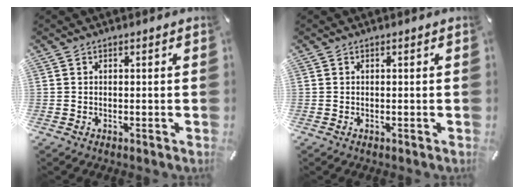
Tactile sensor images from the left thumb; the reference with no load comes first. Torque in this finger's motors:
{"motor_torque": [-0.01, 0.01, 0.00, 0.00, 0.00]}